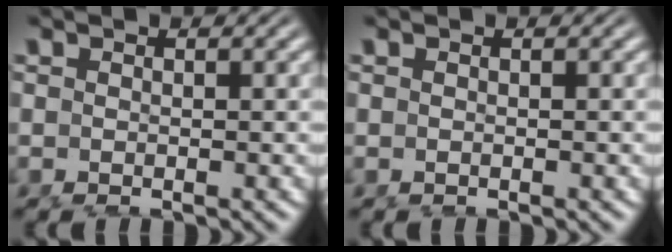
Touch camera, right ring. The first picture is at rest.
{"total": 0.0}